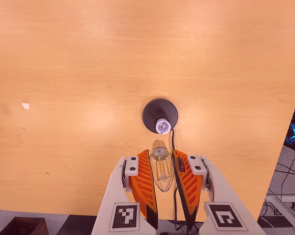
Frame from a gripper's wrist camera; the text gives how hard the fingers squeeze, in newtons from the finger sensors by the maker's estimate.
{"total": 12.7, "left": 14.2, "right": 11.2}